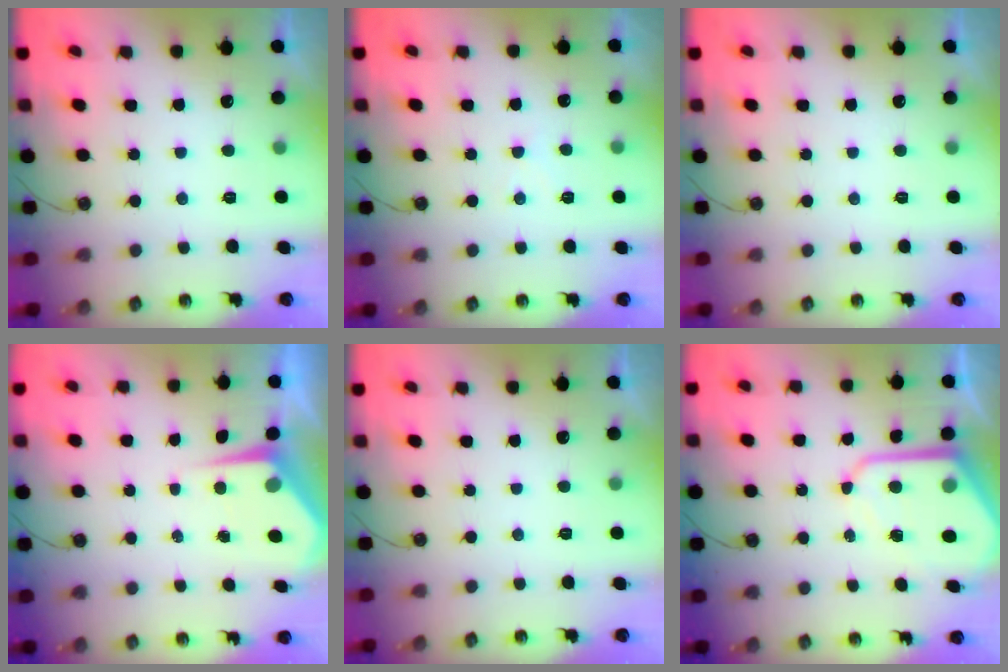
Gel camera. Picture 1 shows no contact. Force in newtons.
{"total": 3.2, "press": 3.2, "slide": 0.5}
{"total": 0.0}
{"total": 4.8, "press": 4.7, "slide": 0.6}
{"total": 0.0}
{"total": 10.8, "press": 10.8, "slide": 1.0}